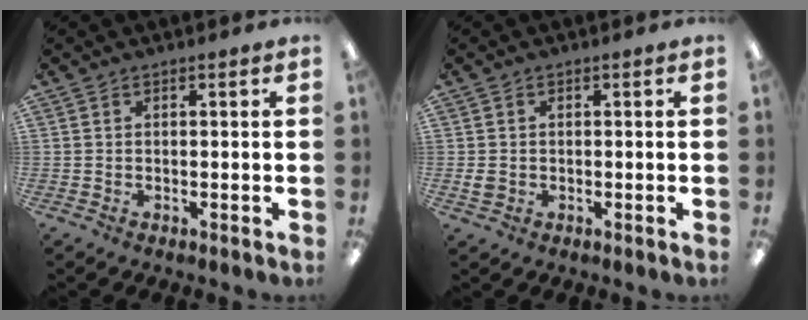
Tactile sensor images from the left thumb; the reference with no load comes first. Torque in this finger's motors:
{"motor_torque": [-0.19, 0.18, 0.37, -0.03, 0.02]}